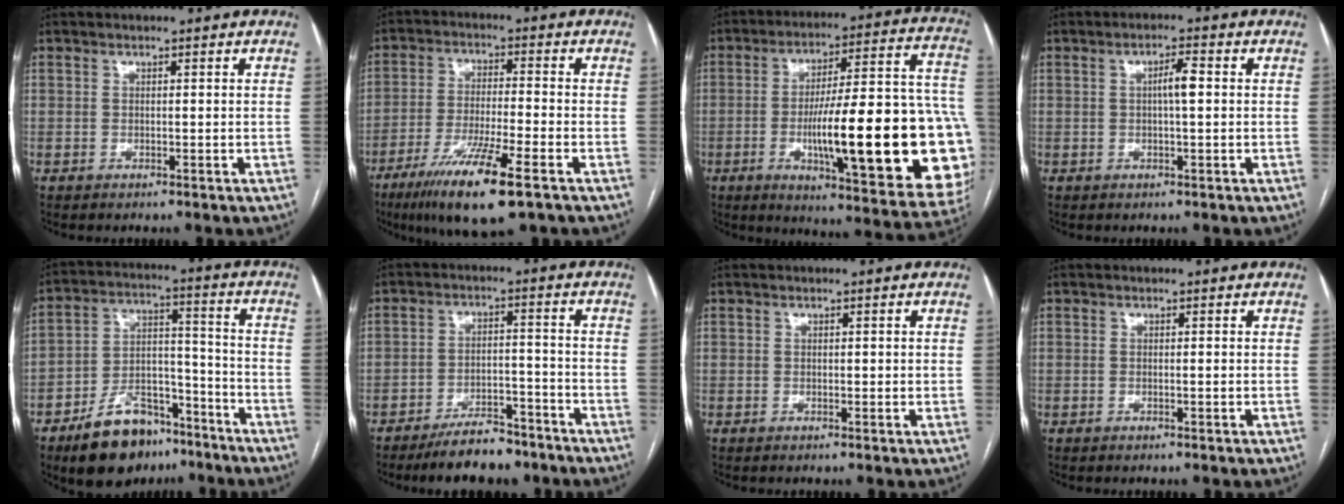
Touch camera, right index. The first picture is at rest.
{"total": 12.7, "force": [-7.4, 0.7, 10.3], "torque": [-0.193, -0.031, -0.127]}
{"total": 30.5, "force": [-5.8, 4.6, 29.6], "torque": [-0.333, 0.005, -0.082]}
{"total": 3.1, "force": [0.2, 0.3, 3.1], "torque": [-0.054, 0.004, 0.003]}
{"total": 13.8, "force": [-9.6, 7.1, 6.8], "torque": [-0.114, 0.029, -0.158]}
{"total": 8.5, "force": [-7.1, 2.9, 3.7], "torque": [-0.056, 0.001, -0.119]}
{"total": 0.6, "force": [0.1, 0.3, 0.5], "torque": [-0.005, 0.001, 0.002]}
{"total": 0.0}